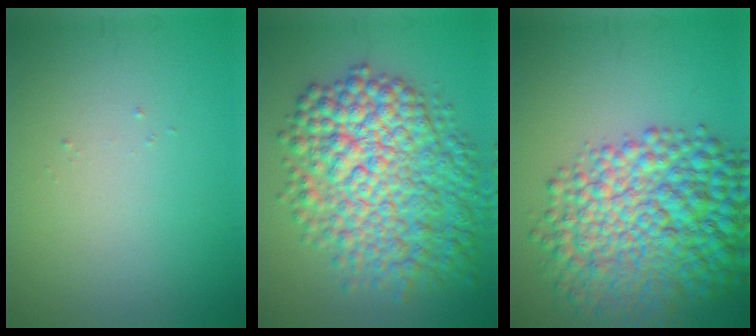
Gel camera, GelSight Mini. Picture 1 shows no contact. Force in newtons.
{"total": 11.1, "press": 11.1, "slide": 0.1}
{"total": 11.7, "press": 11.7, "slide": 0.2}